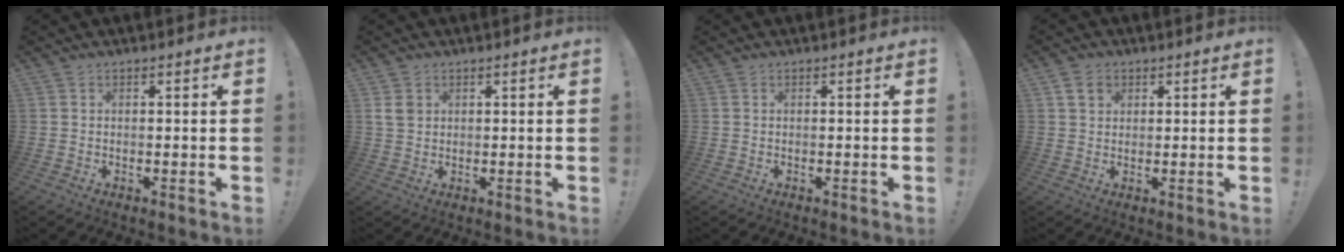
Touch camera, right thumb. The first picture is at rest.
{"total": 3.5, "force": [1.5, 2.7, 1.6], "torque": [-0.023, 0.000, 0.027]}
{"total": 0.0}
{"total": 4.3, "force": [2.0, 3.2, 2.0], "torque": [-0.027, 0.000, 0.037]}